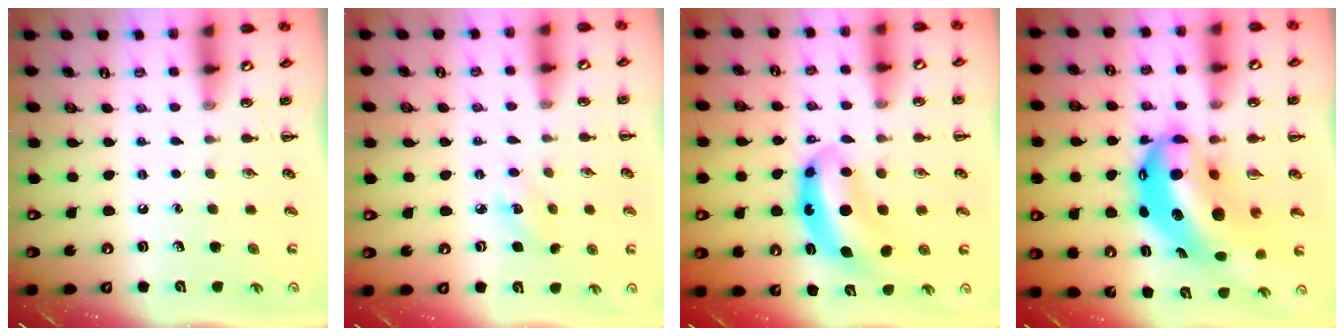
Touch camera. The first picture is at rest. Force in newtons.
{"total": 3.5, "press": 3.4, "slide": 0.8}
{"total": 7.9, "press": 7.6, "slide": 1.8}
{"total": 14.5, "press": 14.1, "slide": 3.4}